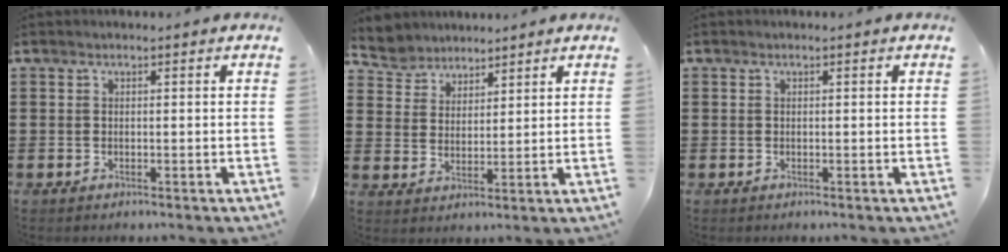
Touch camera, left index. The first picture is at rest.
{"total": 4.4, "force": [4.0, 1.7, -0.5], "torque": [-0.013, -0.011, 0.075]}
{"total": 0.0}